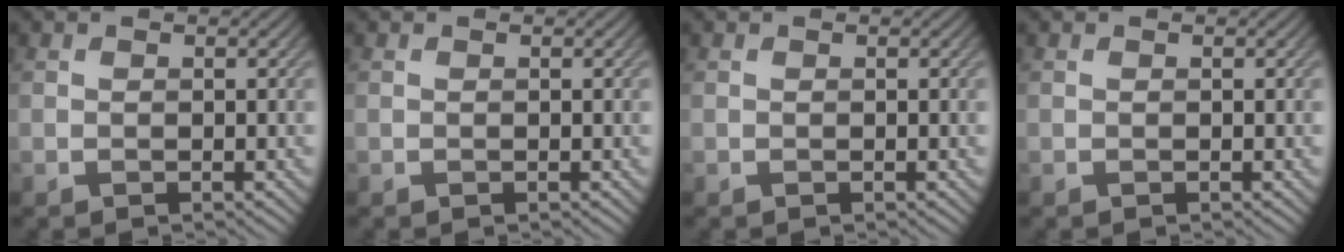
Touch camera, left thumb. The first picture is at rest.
{"total": 0.0}
{"total": 0.0}
{"total": 0.0}